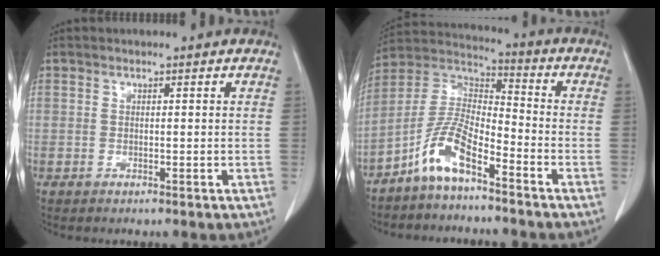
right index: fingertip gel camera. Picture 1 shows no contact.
{"total": 9.0, "force": [-5.8, 2.3, 6.4], "torque": [-0.141, 0.014, -0.117]}